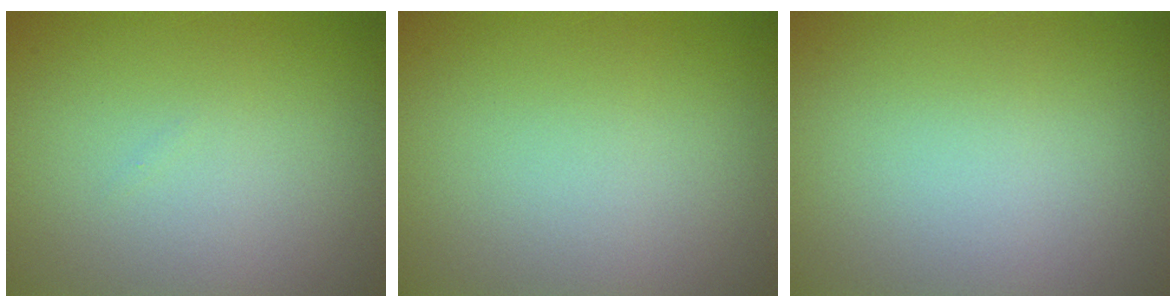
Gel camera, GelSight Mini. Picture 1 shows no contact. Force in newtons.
{"total": 0.0}
{"total": 0.0}